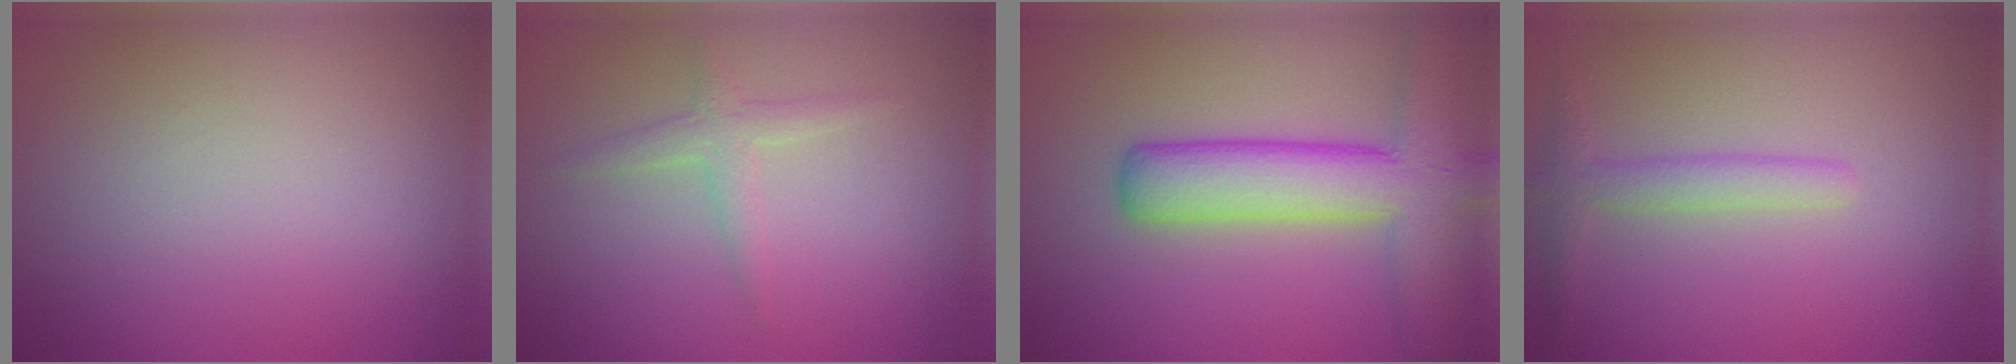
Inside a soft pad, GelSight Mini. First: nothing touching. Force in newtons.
{"total": 1.8, "press": 1.8, "slide": 0.1}
{"total": 8.1, "press": 8.1, "slide": 0.5}
{"total": 2.2, "press": 2.2, "slide": 0.1}